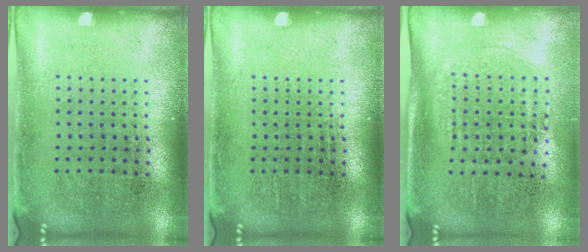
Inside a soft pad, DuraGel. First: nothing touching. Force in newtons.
{"total": 0.0}
{"total": 1.5, "press": 1.2, "slide": 0.8}